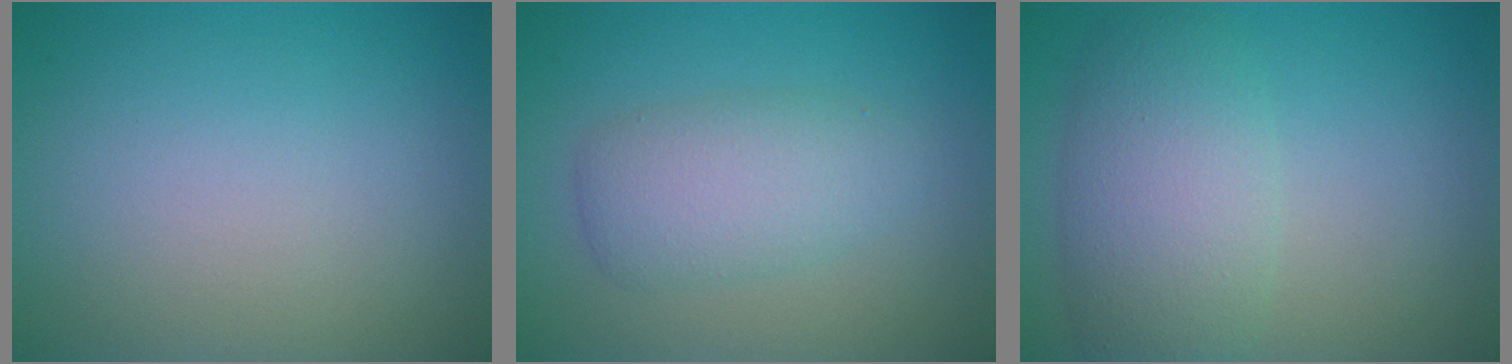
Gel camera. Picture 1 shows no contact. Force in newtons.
{"total": 3.8, "press": 3.8, "slide": 0.1}
{"total": 5.9, "press": 5.9, "slide": 0.0}